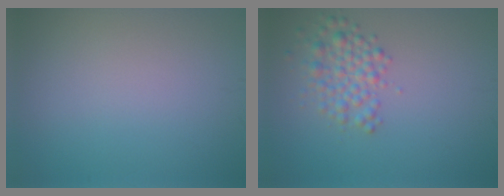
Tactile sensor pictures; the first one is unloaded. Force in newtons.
{"total": 2.9, "press": 2.9, "slide": 0.1}